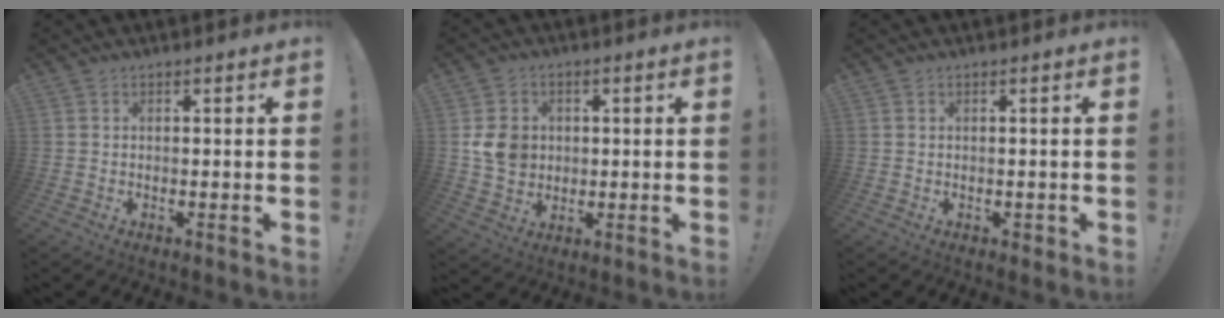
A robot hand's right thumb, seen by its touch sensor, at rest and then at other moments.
{"total": 8.6, "force": [1.0, 7.6, 4.0], "torque": [-0.062, 0.001, 0.023]}
{"total": 1.1, "force": [-0.2, 0.8, 0.7], "torque": [-0.008, 0.001, -0.003]}